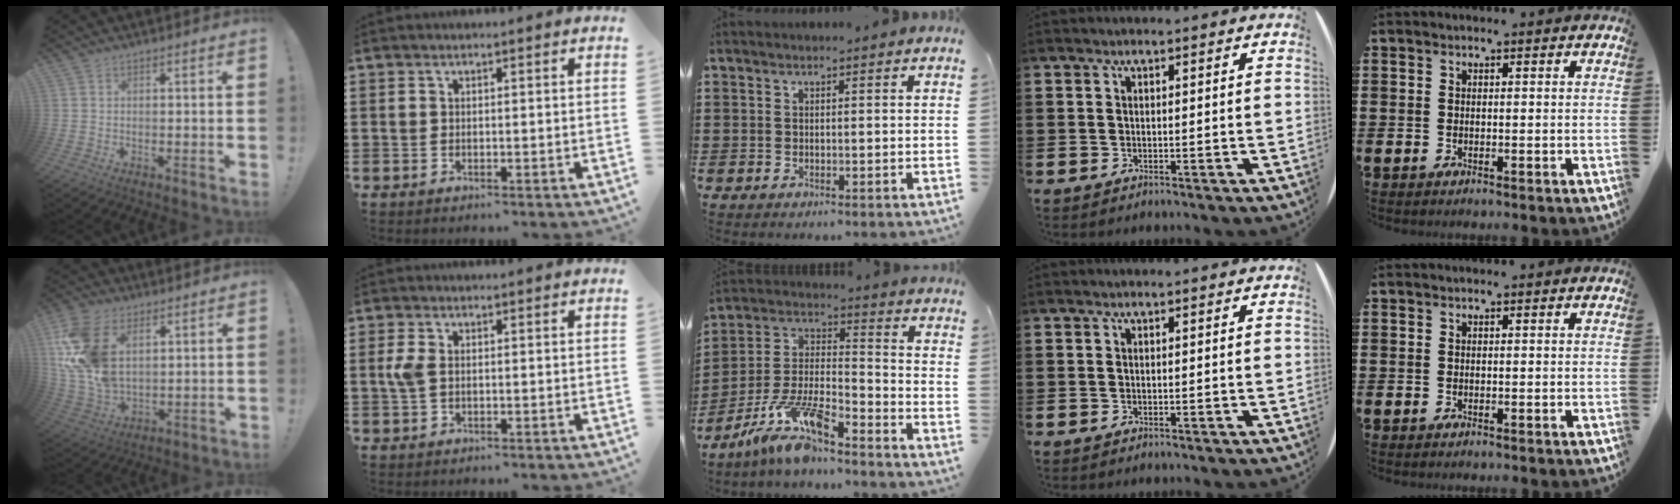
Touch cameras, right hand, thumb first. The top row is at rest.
{"thumb": {"total": 17.7, "force": [5.9, 11.5, 12.1], "torque": [-0.249, -0.025, 0.109]}, "index": {"total": 3.0, "force": [0.1, 1.7, 2.5], "torque": [-0.075, -0.001, -0.006]}, "middle": {"total": 11.4, "force": [-9.4, 1.8, 6.2], "torque": [-0.147, 0.002, -0.193]}}